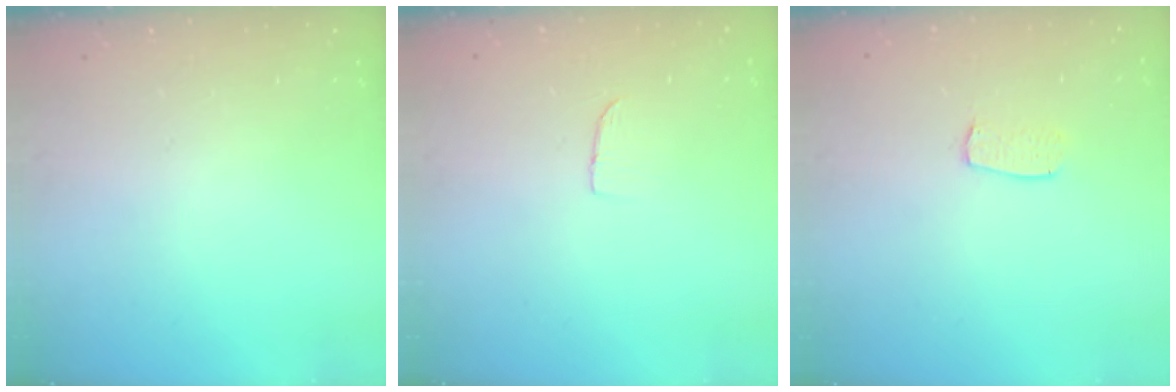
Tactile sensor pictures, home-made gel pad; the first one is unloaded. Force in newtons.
{"total": 4.2, "press": 4.2, "slide": 0.4}
{"total": 5.9, "press": 5.9, "slide": 0.3}